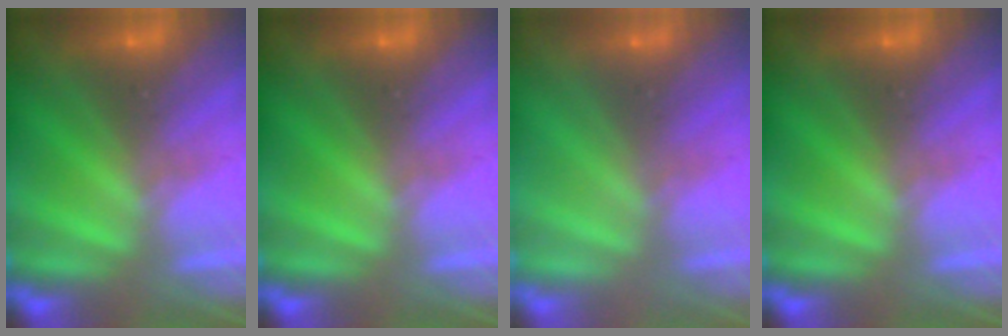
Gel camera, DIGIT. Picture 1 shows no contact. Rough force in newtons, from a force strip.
{"total": 0.0}
{"total": 2.9}
{"total": 0.0}